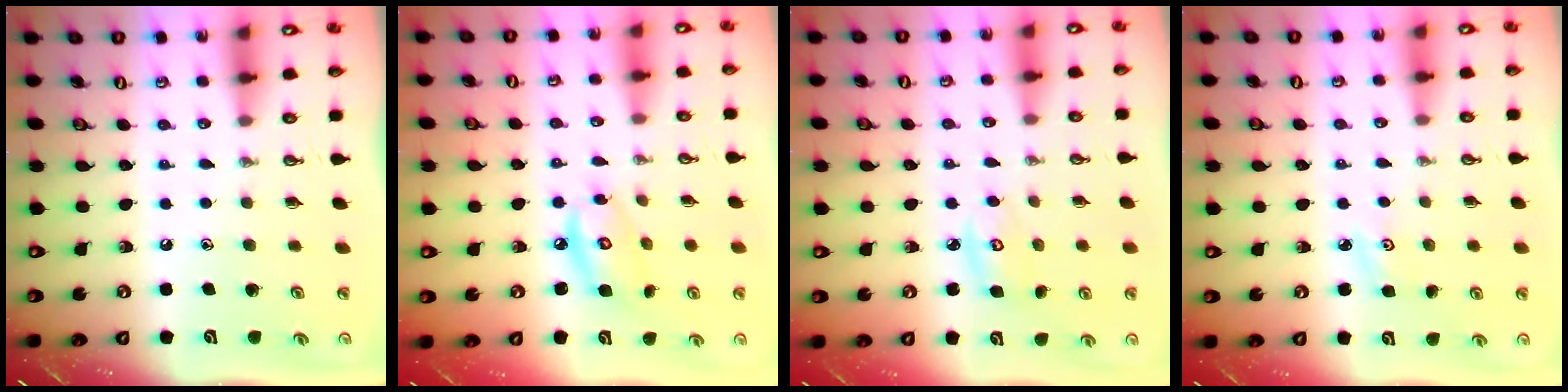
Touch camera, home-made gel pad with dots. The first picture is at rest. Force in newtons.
{"total": 8.7, "press": 8.7, "slide": 0.6}
{"total": 6.0, "press": 5.9, "slide": 0.5}
{"total": 2.7, "press": 2.6, "slide": 0.4}